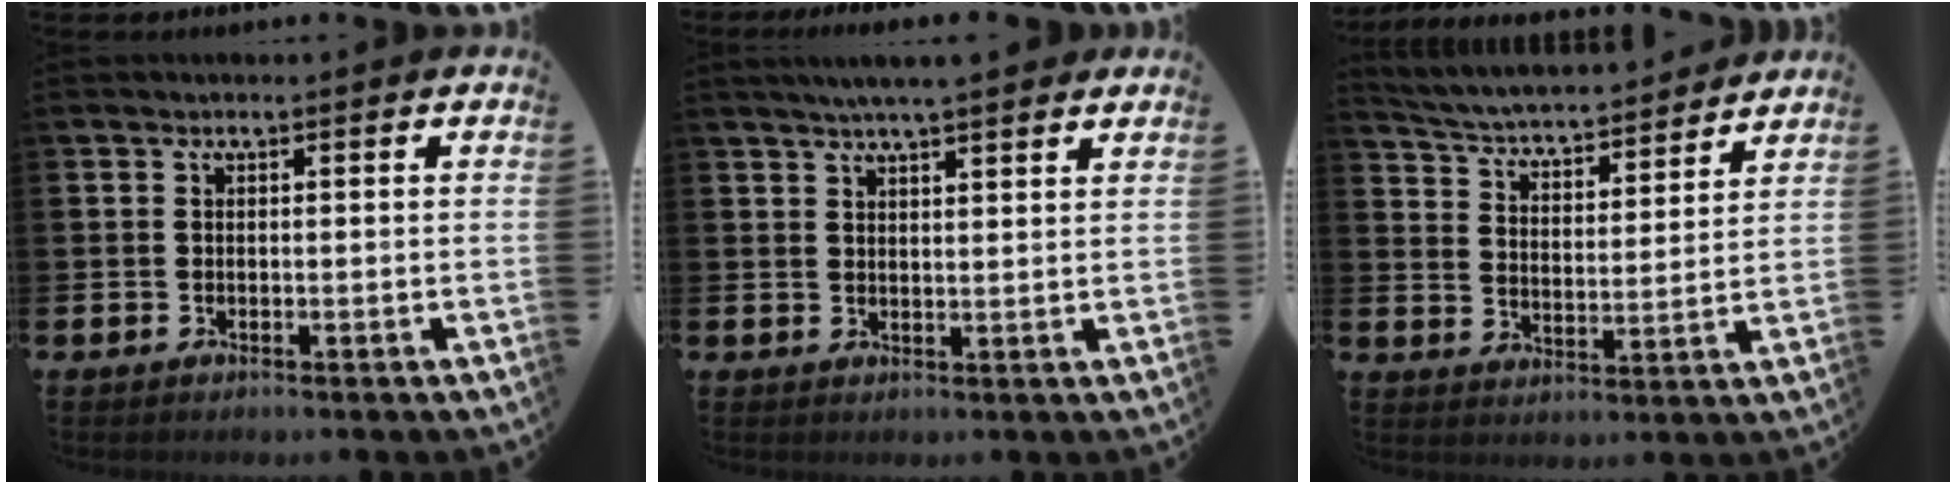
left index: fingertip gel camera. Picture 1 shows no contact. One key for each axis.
{"total": 4.6, "fx": 4.3, "fy": 0.0, "fz": 1.6, "tx": -0.033, "ty": -0.013, "tz": 0.075}
{"total": 4.9, "fx": 4.8, "fy": 0.7, "fz": 1.0, "tx": -0.049, "ty": -0.045, "tz": 0.077}